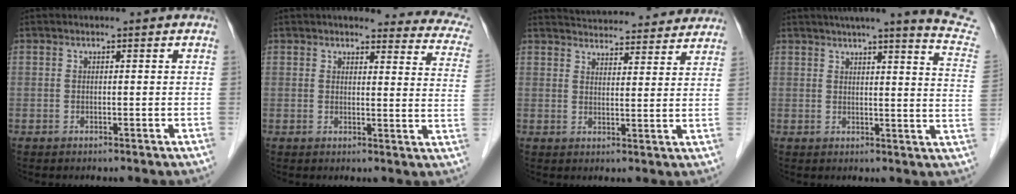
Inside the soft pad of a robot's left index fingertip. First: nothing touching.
{"total": 16.1, "force": [14.5, 3.7, 5.9], "torque": [-0.031, -0.034, 0.130]}
{"total": 19.0, "force": [18.0, 3.7, 4.7], "torque": [-0.061, 0.007, 0.225]}
{"total": 14.0, "force": [12.5, -1.2, 6.3], "torque": [-0.078, -0.067, 0.124]}